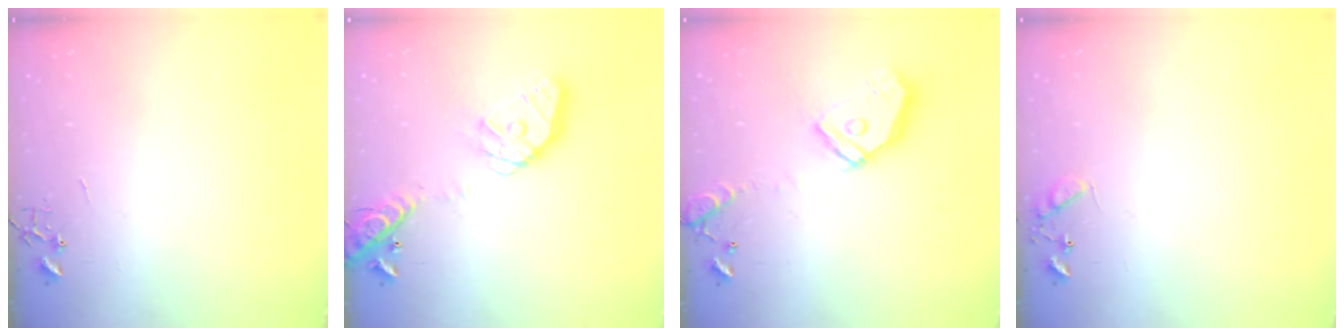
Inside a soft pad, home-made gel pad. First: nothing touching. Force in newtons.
{"total": 16.7, "press": 16.5, "slide": 2.5}
{"total": 16.3, "press": 16.1, "slide": 2.4}
{"total": 6.1, "press": 6.1, "slide": 0.5}